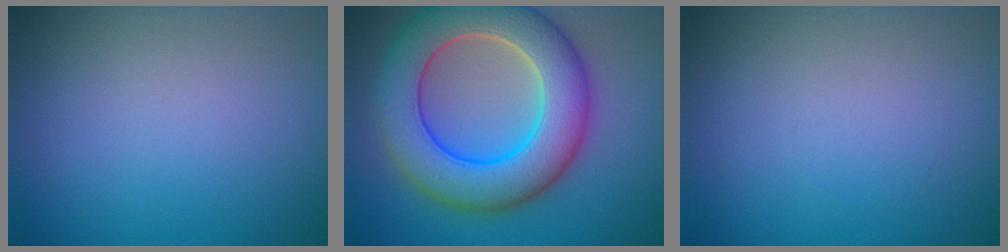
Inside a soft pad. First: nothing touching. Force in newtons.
{"total": 10.2, "press": 10.2, "slide": 0.7}
{"total": 0.0}